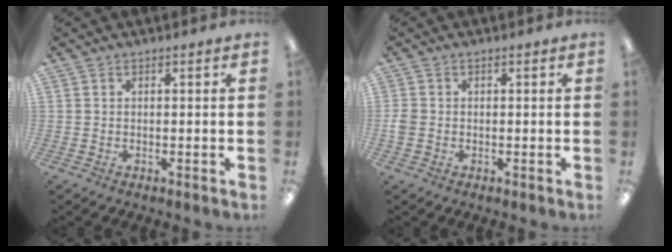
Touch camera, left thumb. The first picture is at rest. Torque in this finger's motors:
{"motor_torque": [-0.33, 0.31, -0.16, 0.13, 0.00]}